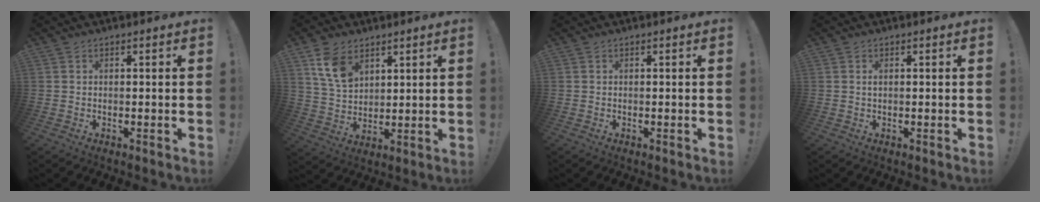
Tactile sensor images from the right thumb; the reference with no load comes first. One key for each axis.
{"total": 10.2, "fx": 5.7, "fy": 6.5, "fz": 5.4, "tx": -0.090, "ty": -0.019, "tz": 0.113}
{"total": 0.0}
{"total": 0.7, "fx": 0.3, "fy": 0.4, "fz": 0.6, "tx": -0.013, "ty": 0.002, "tz": 0.005}